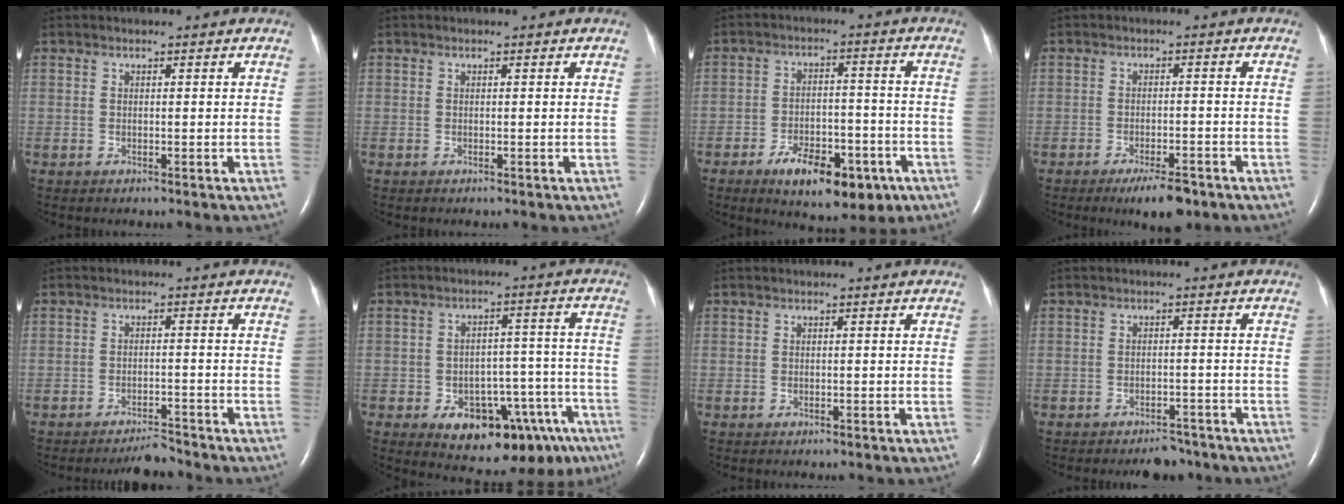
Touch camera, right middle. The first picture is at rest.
{"total": 0.0}
{"total": 11.4, "force": [-6.3, 5.1, 8.1], "torque": [-0.119, 0.001, -0.088]}
{"total": 5.5, "force": [-3.8, 1.4, 3.7], "torque": [-0.059, -0.005, -0.055]}
{"total": 2.9, "force": [-2.9, -0.1, 0.5], "torque": [-0.009, -0.012, -0.047]}
{"total": 15.5, "force": [-9.2, 7.4, 10.0], "torque": [-0.090, 0.040, -0.117]}
{"total": 0.0}
{"total": 3.5, "force": [-3.1, 1.4, 1.1], "torque": [-0.016, 0.002, -0.042]}